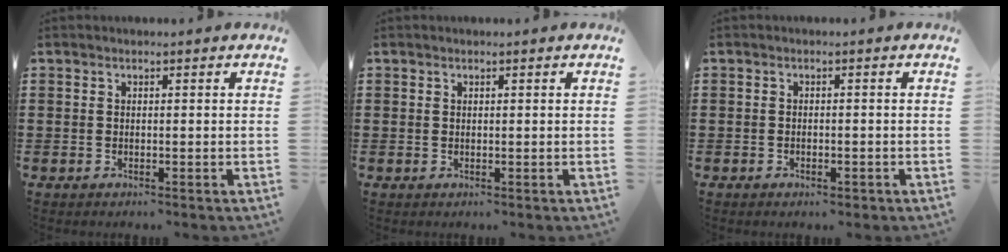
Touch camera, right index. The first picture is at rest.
{"total": 0.0}
{"total": 0.9, "force": [-0.7, 0.4, 0.4], "torque": [-0.011, -0.002, -0.014]}